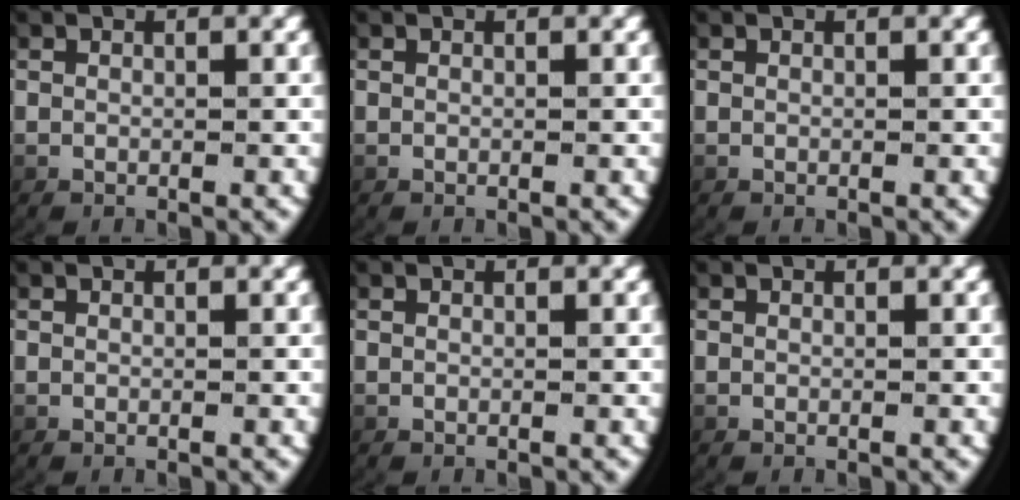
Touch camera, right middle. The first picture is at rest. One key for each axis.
{"total": 0.0}
{"total": 0.0}
{"total": 0.0}
{"total": 0.0}
{"total": 0.0}